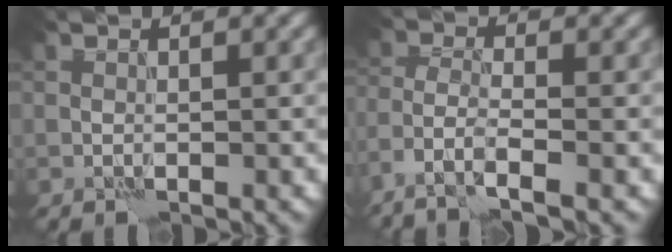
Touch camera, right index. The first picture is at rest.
{"total": 4.1, "force": [-3.0, 0.8, 2.7], "torque": [-0.056, -0.004, -0.065]}